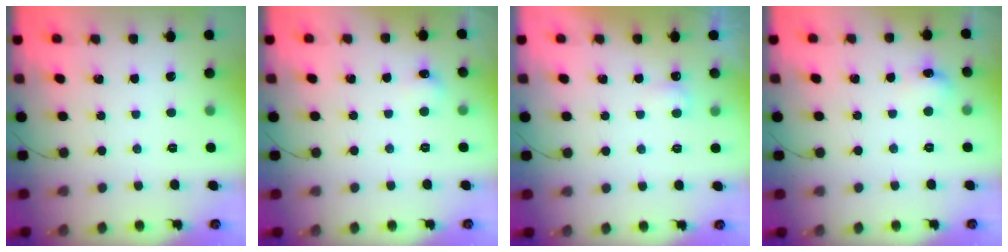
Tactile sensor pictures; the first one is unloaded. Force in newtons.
{"total": 5.2, "press": 5.0, "slide": 1.4}
{"total": 2.4, "press": 2.4, "slide": 0.6}
{"total": 6.7, "press": 6.6, "slide": 1.4}